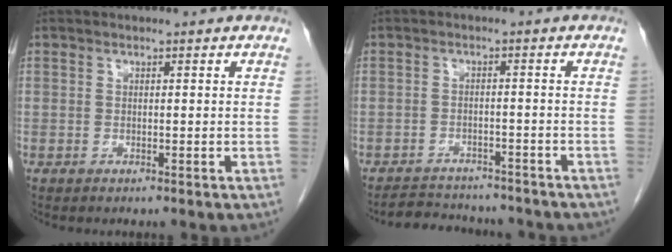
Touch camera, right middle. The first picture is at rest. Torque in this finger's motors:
{"motor_torque": [0.21, -0.17, -0.06, 0.01]}